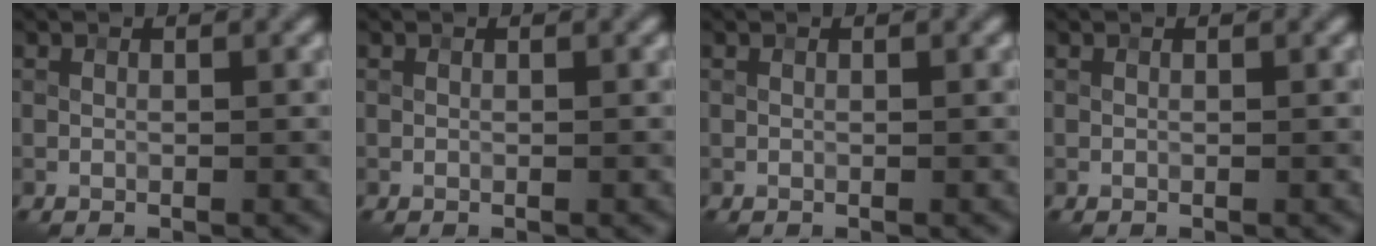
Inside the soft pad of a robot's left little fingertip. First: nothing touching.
{"total": 0.0}
{"total": 0.0}
{"total": 0.0}